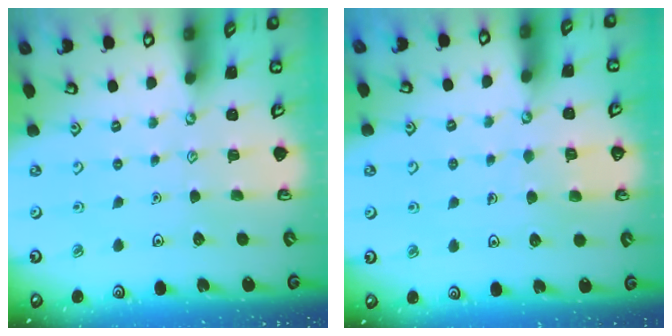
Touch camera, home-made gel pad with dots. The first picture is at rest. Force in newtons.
{"total": 4.0, "press": 3.9, "slide": 0.3}